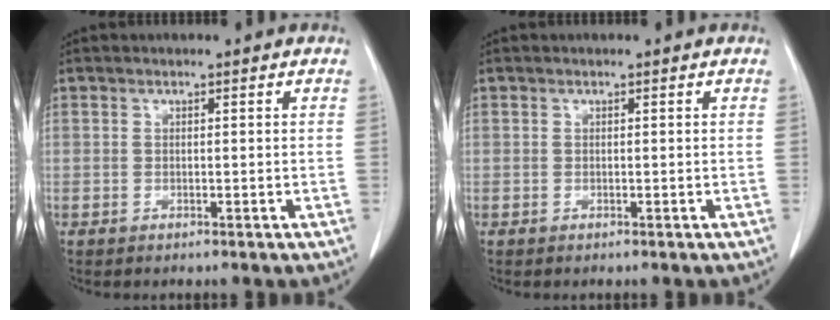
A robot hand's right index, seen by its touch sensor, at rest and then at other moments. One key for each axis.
{"total": 0.0}